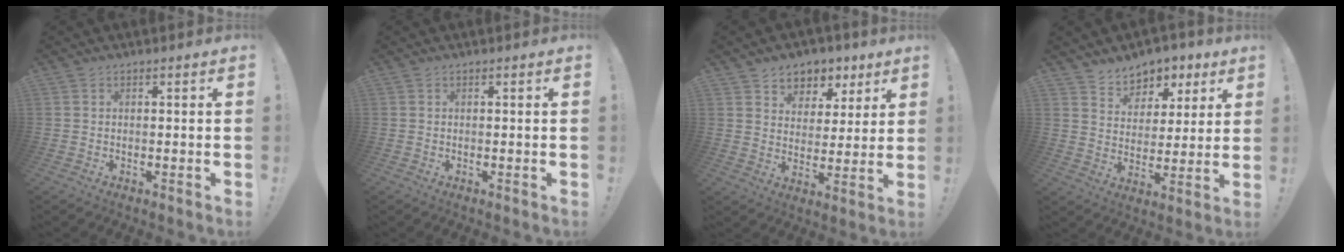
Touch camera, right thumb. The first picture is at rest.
{"total": 0.0}
{"total": 7.2, "force": [4.2, 5.7, 0.9], "torque": [-0.007, -0.033, 0.084]}
{"total": 7.7, "force": [5.4, 5.4, 0.8], "torque": [-0.011, -0.046, 0.106]}